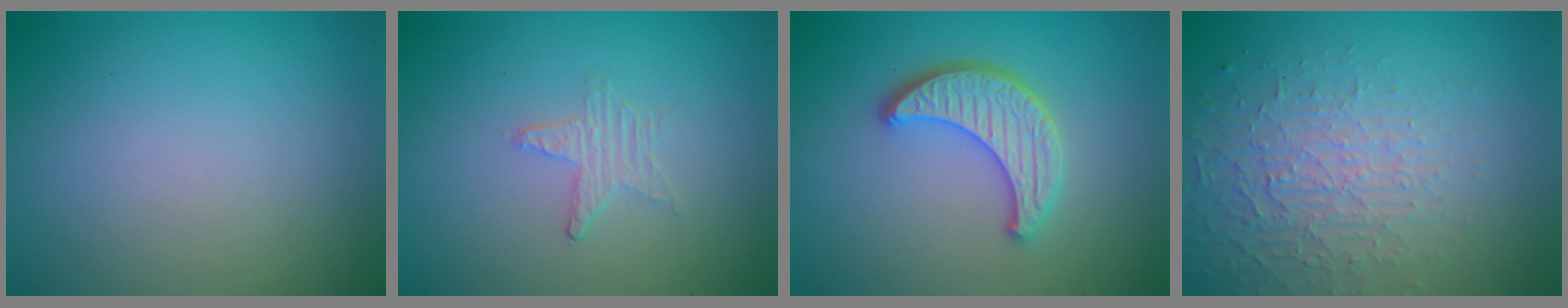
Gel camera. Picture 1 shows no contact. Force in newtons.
{"total": 0.5, "press": 0.5, "slide": 0.1}
{"total": 4.1, "press": 3.6, "slide": 1.9}
{"total": 3.7, "press": 3.4, "slide": 1.3}